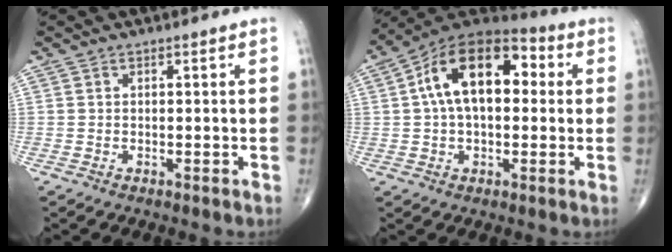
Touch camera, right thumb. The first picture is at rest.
{"total": 16.7, "force": [2.7, 9.5, 13.5], "torque": [-0.209, 0.035, 0.034]}